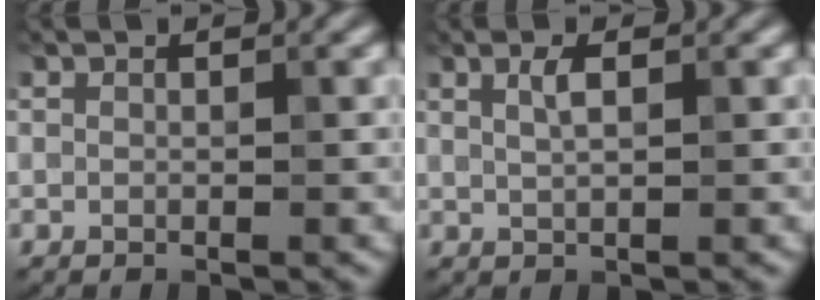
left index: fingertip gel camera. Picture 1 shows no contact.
{"total": 1.7, "force": [0.7, 0.4, 1.5], "torque": [-0.028, 0.003, 0.012]}